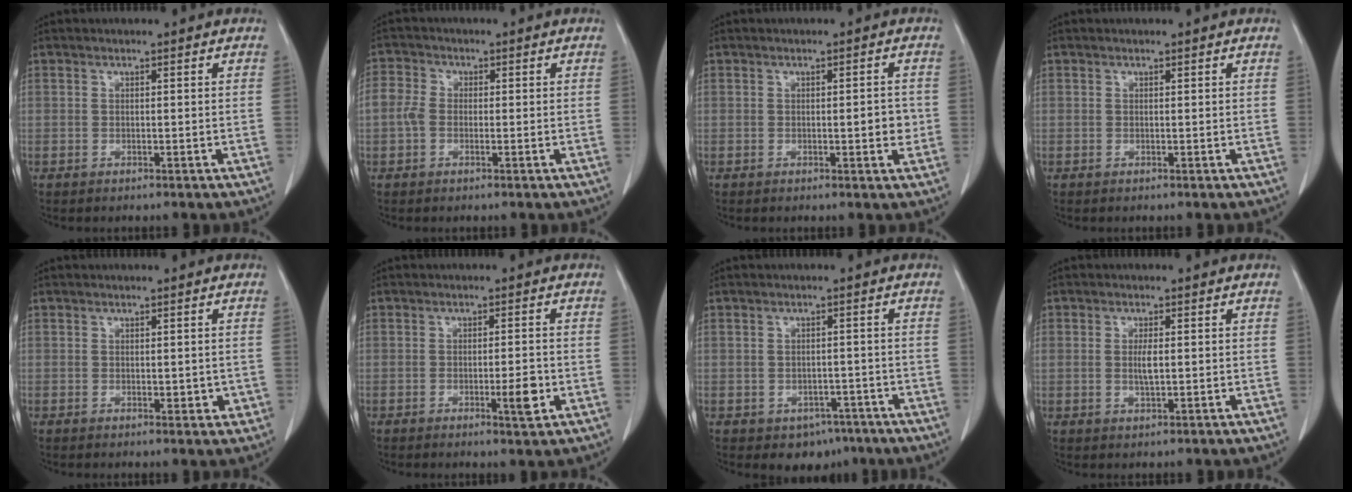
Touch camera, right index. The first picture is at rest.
{"total": 3.1, "force": [-0.4, 2.2, 2.1], "torque": [-0.060, 0.015, -0.015]}
{"total": 2.6, "force": [-0.3, 0.7, 2.5], "torque": [-0.034, 0.000, -0.003]}
{"total": 0.0}
{"total": 2.0, "force": [-0.2, 1.2, 1.6], "torque": [-0.012, -0.001, 0.002]}
{"total": 3.6, "force": [-1.2, 0.5, 3.4], "torque": [-0.051, -0.003, -0.016]}
{"total": 4.3, "force": [-2.7, 2.9, 1.6], "torque": [-0.011, 0.006, -0.028]}
{"total": 2.3, "force": [0.0, 0.6, 2.2], "torque": [-0.044, -0.002, 0.003]}